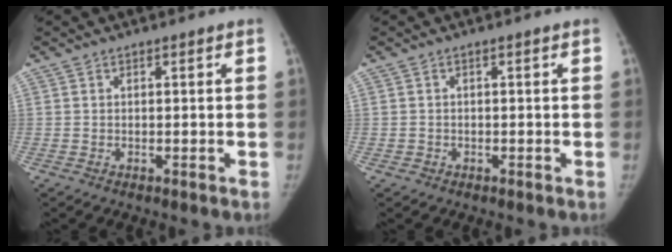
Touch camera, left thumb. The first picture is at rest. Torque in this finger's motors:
{"motor_torque": [-0.15, -0.05, 0.54, -0.09, -0.01]}